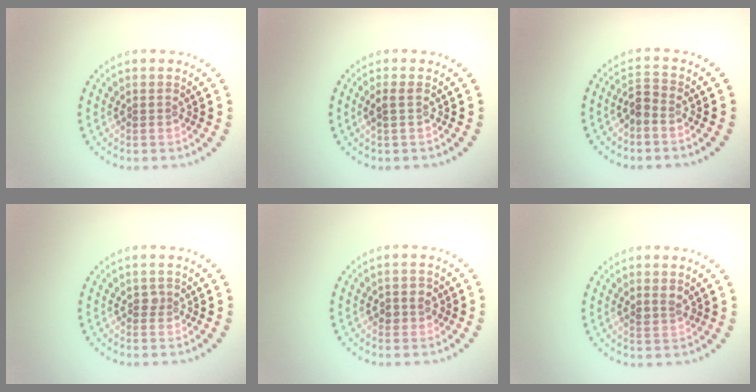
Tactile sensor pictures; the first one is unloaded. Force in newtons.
{"total": 1.0, "press": 1.0, "slide": 0.4}
{"total": 1.6, "press": 1.4, "slide": 0.8}
{"total": 0.6, "press": 0.5, "slide": 0.3}
{"total": 1.6, "press": 1.6, "slide": 0.4}
{"total": 1.4, "press": 1.2, "slide": 0.7}